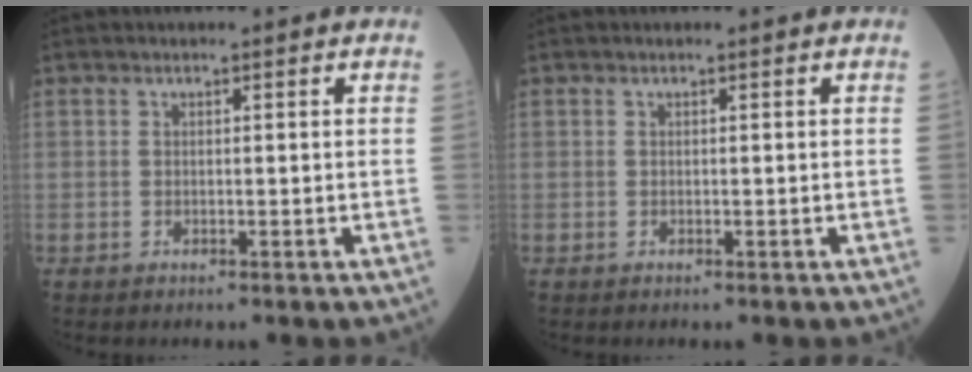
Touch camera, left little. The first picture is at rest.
{"total": 0.0}